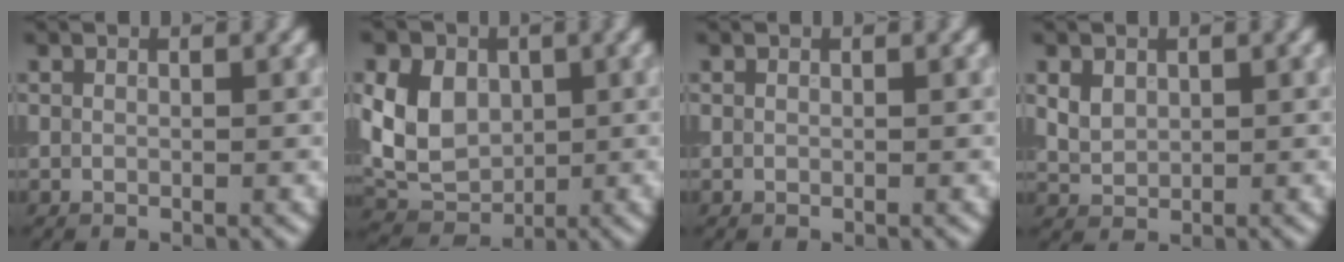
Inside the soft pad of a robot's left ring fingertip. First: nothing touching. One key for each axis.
{"total": 5.9, "fx": 0.8, "fy": 4.6, "fz": 3.7, "tx": -0.078, "ty": -0.001, "tz": 0.010}
{"total": 0.0}
{"total": 1.9, "fx": 0.7, "fy": 1.5, "fz": 1.0, "tx": -0.021, "ty": -0.001, "tz": 0.017}